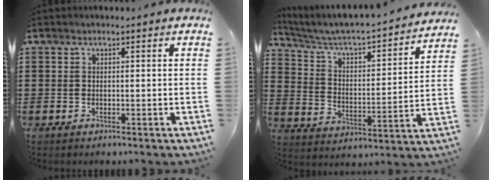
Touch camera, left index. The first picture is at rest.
{"total": 4.1, "force": [3.6, 0.7, 1.7], "torque": [-0.053, -0.036, 0.050]}